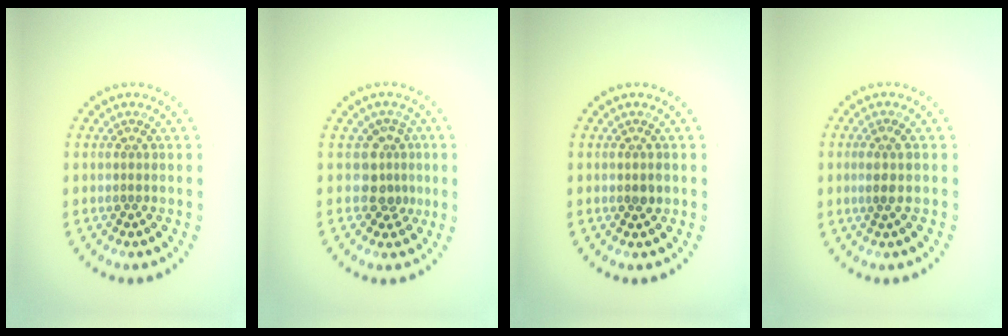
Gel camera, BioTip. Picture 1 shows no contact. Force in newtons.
{"total": 2.6, "press": 1.9, "slide": 1.8}
{"total": 1.2, "press": 1.2, "slide": 0.3}
{"total": 1.5, "press": 1.1, "slide": 1.0}